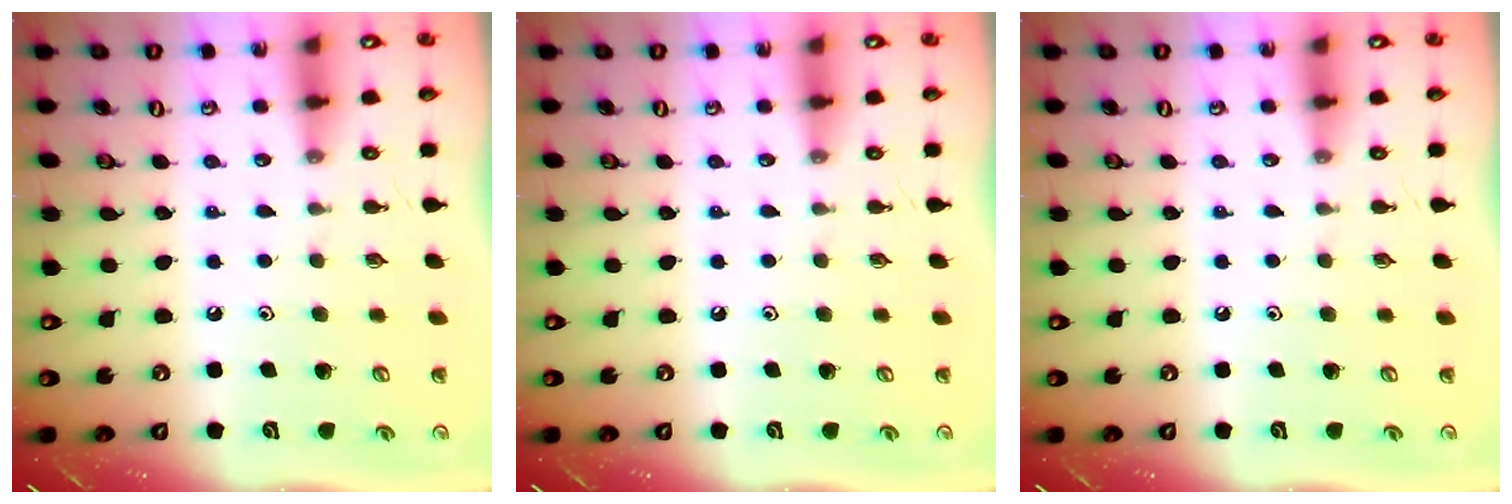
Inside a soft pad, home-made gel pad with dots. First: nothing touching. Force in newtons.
{"total": 0.0}
{"total": 0.0}